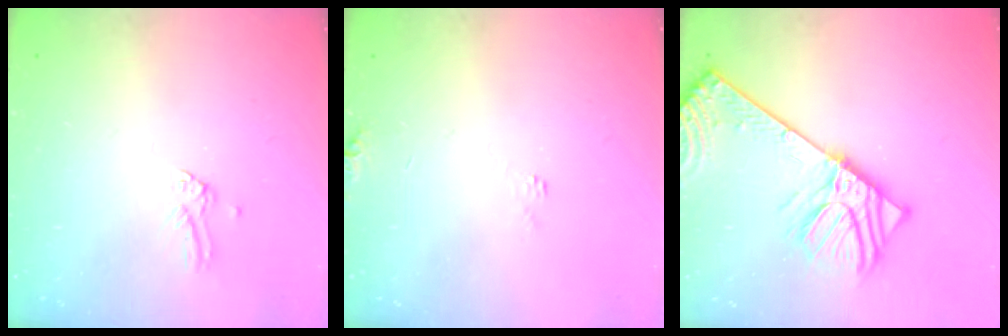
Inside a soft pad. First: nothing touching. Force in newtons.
{"total": 5.7, "press": 5.7, "slide": 0.6}
{"total": 15.1, "press": 14.7, "slide": 3.2}